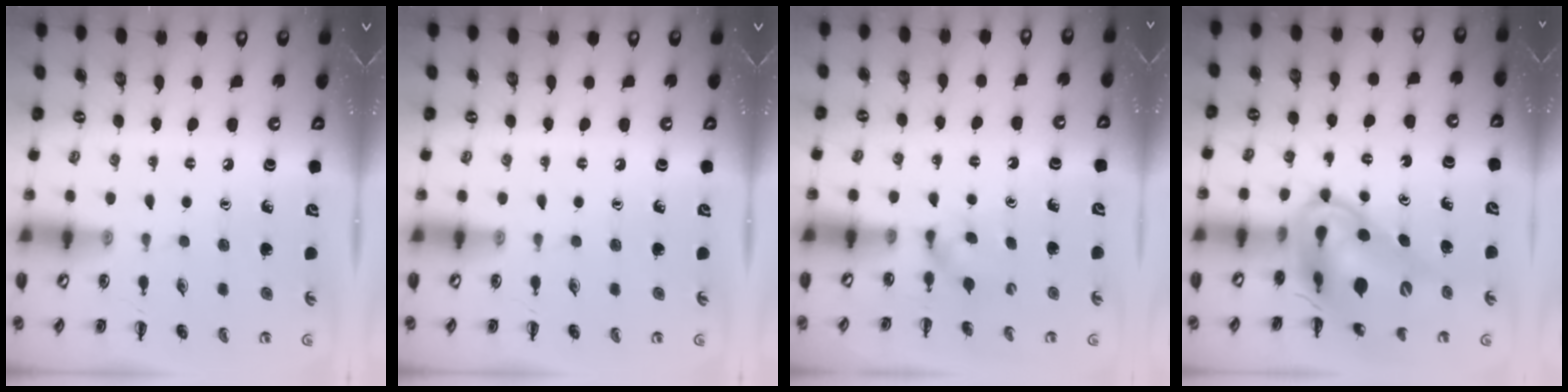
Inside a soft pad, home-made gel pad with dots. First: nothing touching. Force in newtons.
{"total": 0.0}
{"total": 3.0, "press": 2.8, "slide": 0.9}
{"total": 14.0, "press": 13.4, "slide": 4.0}